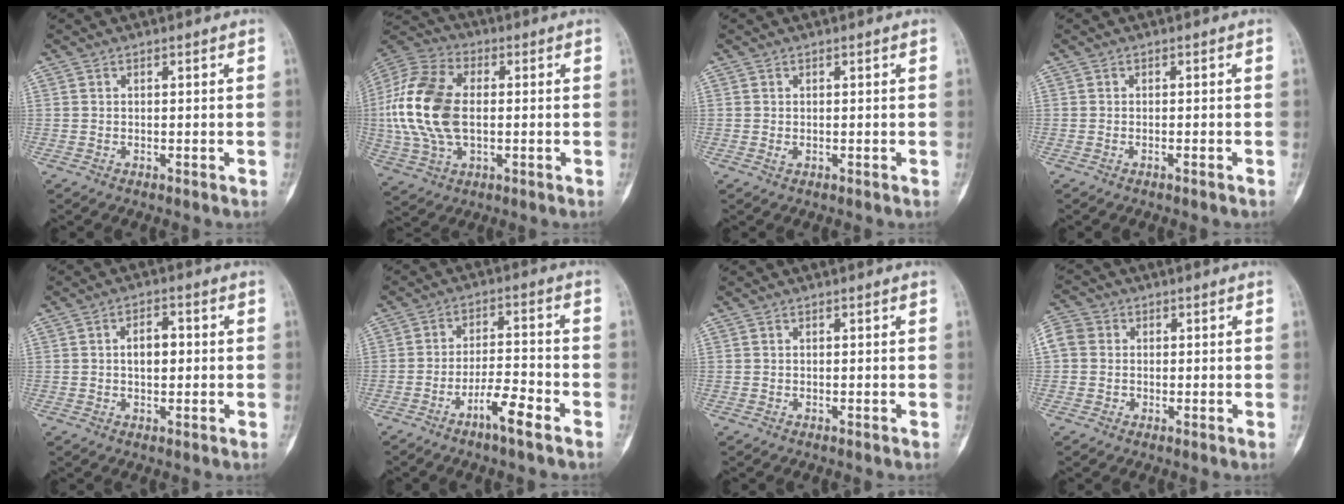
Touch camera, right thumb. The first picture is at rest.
{"total": 18.2, "force": [0.2, 11.1, 14.4], "torque": [-0.306, 0.014, 0.004]}
{"total": 0.5, "force": [0.0, 0.3, 0.4], "torque": [-0.007, 0.001, -0.001]}
{"total": 0.7, "force": [-0.5, 0.1, 0.4], "torque": [-0.016, 0.003, -0.005]}
{"total": 4.6, "force": [0.4, 2.6, 3.8], "torque": [-0.052, 0.008, 0.003]}
{"total": 7.1, "force": [-4.4, 1.3, 5.4], "torque": [-0.100, 0.032, -0.077]}
{"total": 0.0}
{"total": 7.3, "force": [0.7, 6.7, 2.8], "torque": [-0.061, 0.017, 0.009]}